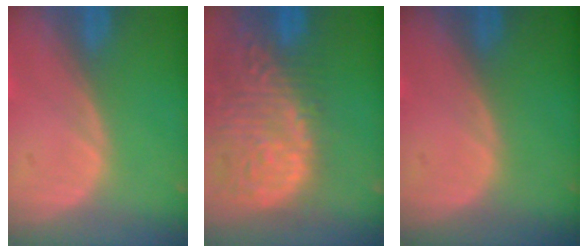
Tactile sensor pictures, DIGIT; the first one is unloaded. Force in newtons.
{"total": 14.9, "press": 12.3, "slide": 8.3}
{"total": 0.0}